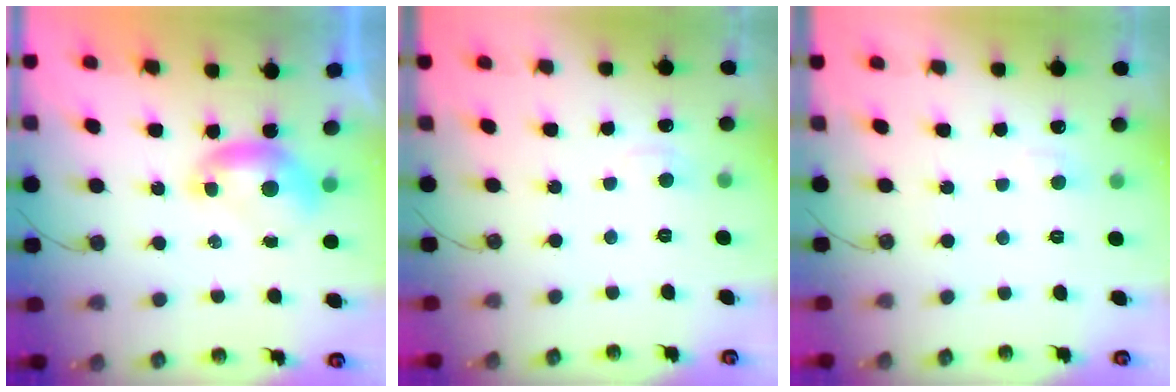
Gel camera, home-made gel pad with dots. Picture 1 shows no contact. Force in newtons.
{"total": 1.8, "press": 1.7, "slide": 0.7}
{"total": 1.3, "press": 1.1, "slide": 0.6}